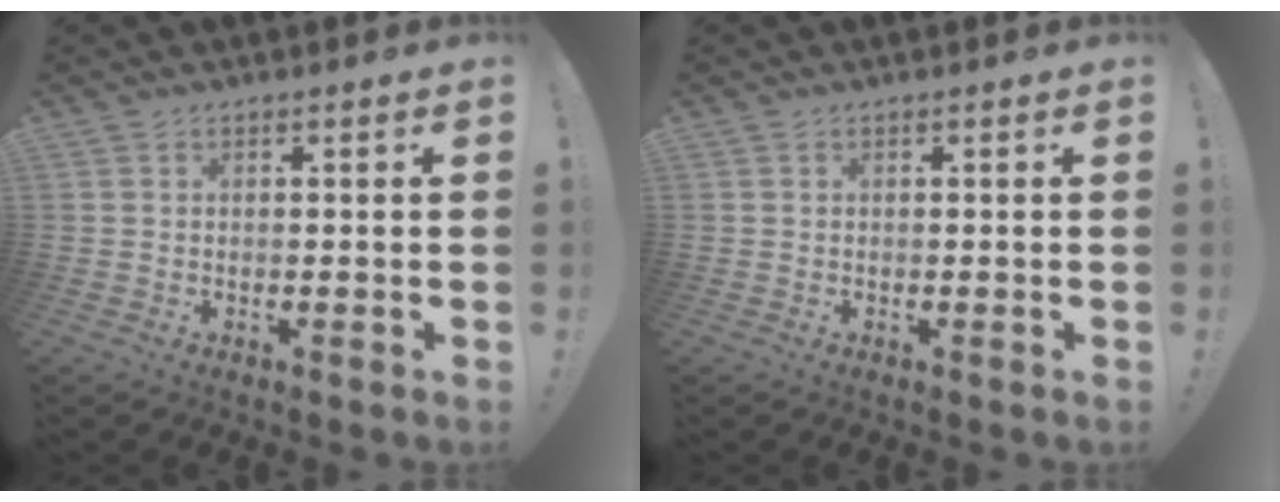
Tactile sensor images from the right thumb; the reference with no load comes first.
{"total": 0.0}